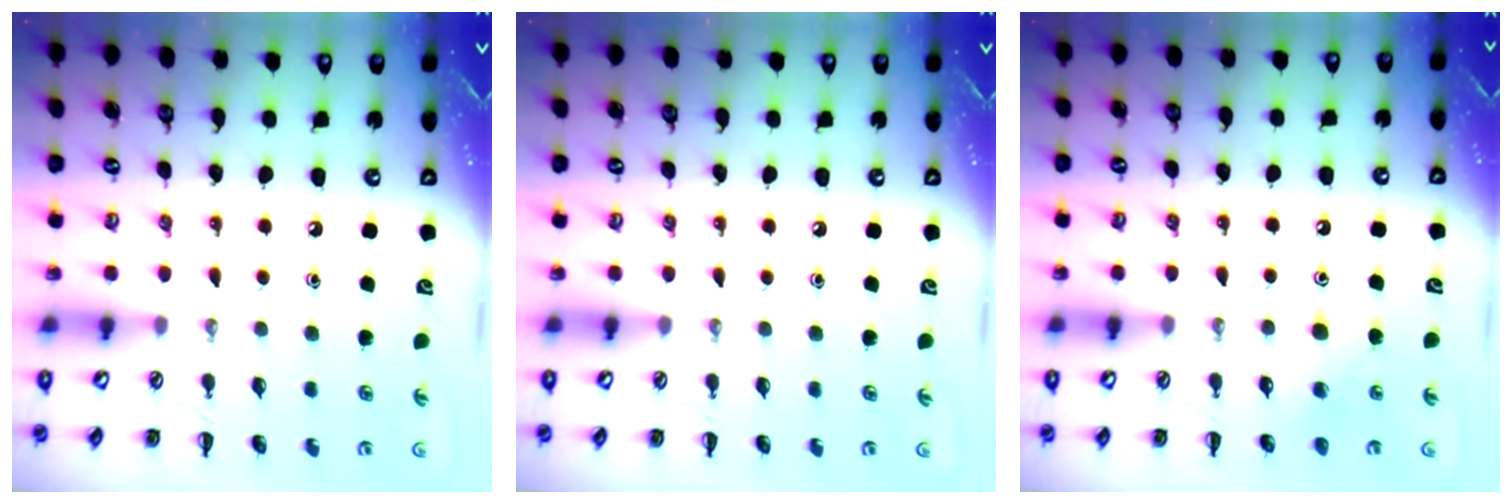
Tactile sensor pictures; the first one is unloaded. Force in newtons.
{"total": 0.0}
{"total": 4.9, "press": 4.7, "slide": 1.4}